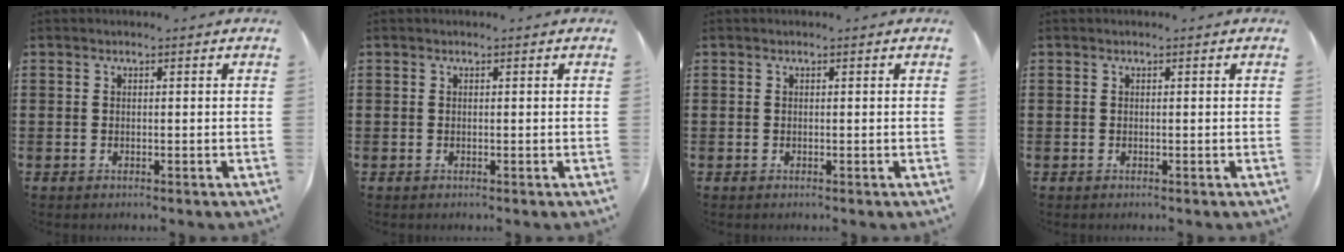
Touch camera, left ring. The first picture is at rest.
{"total": 0.0}
{"total": 0.0}
{"total": 0.0}